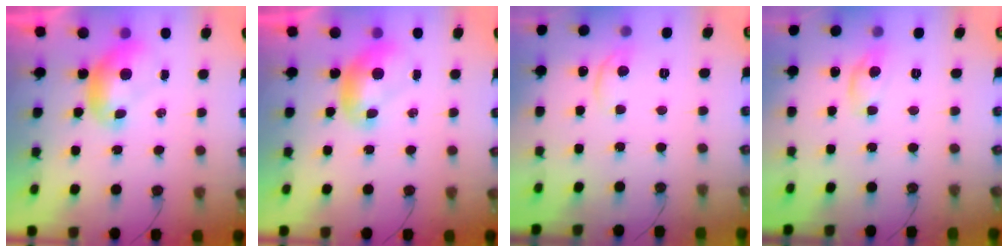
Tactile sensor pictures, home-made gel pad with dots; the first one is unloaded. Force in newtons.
{"total": 0.0}
{"total": 0.8, "press": 0.6, "slide": 0.5}
{"total": 1.4, "press": 1.4, "slide": 0.2}